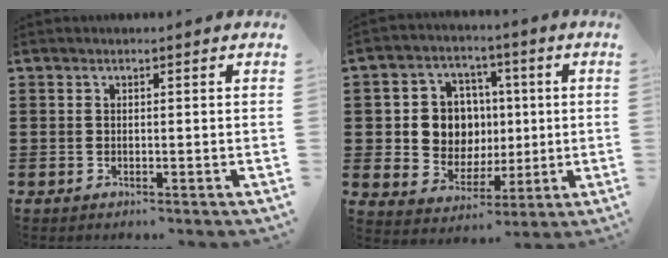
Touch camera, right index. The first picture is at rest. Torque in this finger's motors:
{"motor_torque": [1.32, 0.29, 0.71, 0.09]}